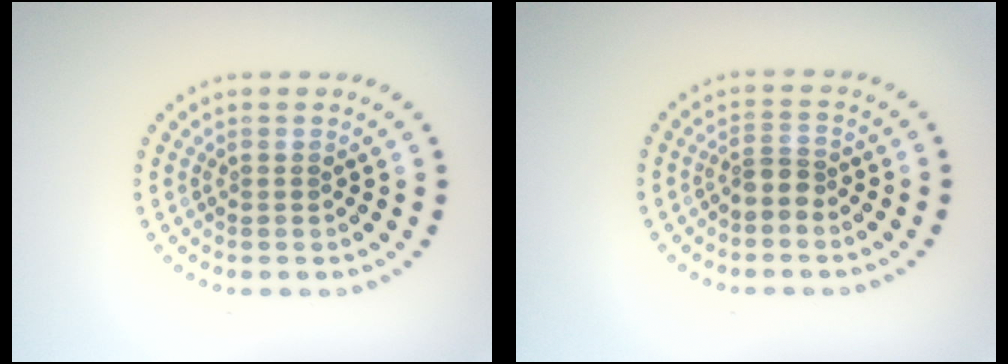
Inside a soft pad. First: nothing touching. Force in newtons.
{"total": 1.8, "press": 1.5, "slide": 1.1}